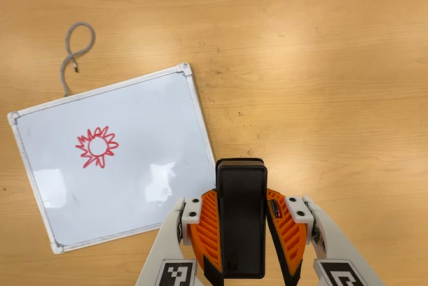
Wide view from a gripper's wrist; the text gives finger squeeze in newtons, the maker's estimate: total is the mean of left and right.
{"total": 6.8, "left": 5.5, "right": 8.1}